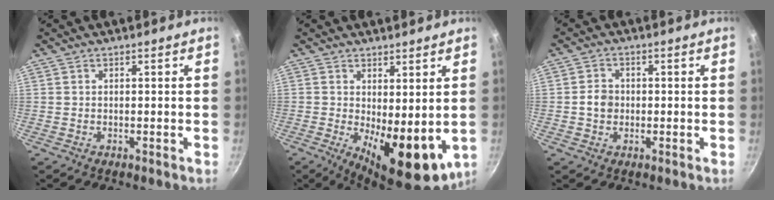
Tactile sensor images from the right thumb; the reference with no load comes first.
{"total": 11.3, "force": [-0.4, 4.9, 10.2], "torque": [-0.119, -0.019, 0.007]}
{"total": 3.7, "force": [-0.4, 3.2, 1.9], "torque": [-0.018, 0.011, -0.010]}